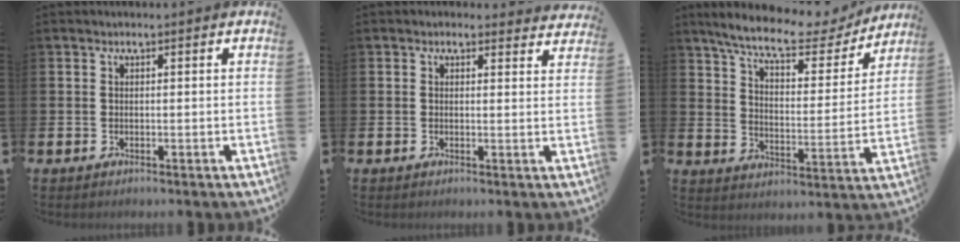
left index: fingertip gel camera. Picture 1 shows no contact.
{"total": 1.6, "force": [1.5, 0.6, 0.0], "torque": [0.008, -0.005, 0.024]}
{"total": 8.9, "force": [7.7, 2.1, 3.8], "torque": [-0.102, -0.043, 0.130]}